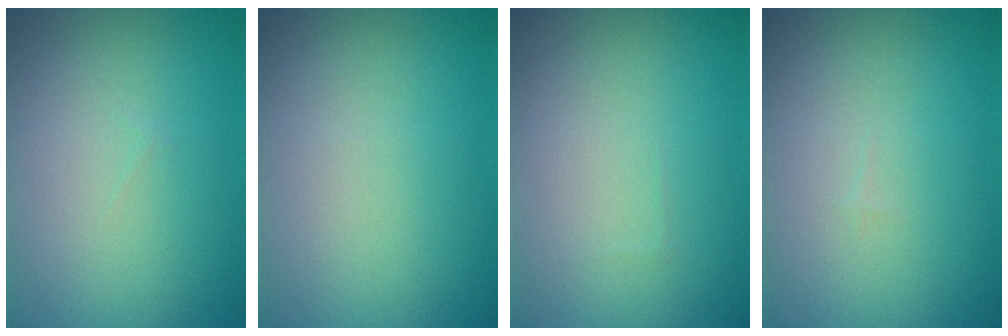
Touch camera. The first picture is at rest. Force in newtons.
{"total": 0.0}
{"total": 0.0}
{"total": 0.0}